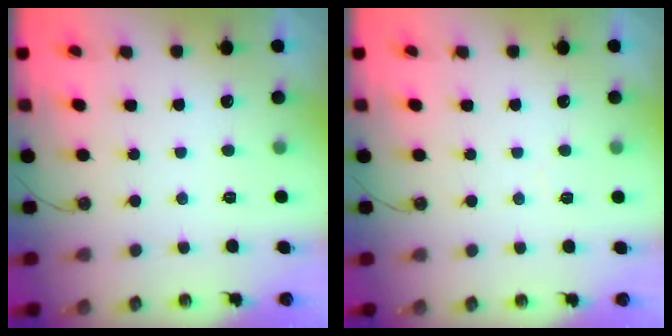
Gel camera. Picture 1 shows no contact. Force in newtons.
{"total": 2.6, "press": 2.6, "slide": 0.4}